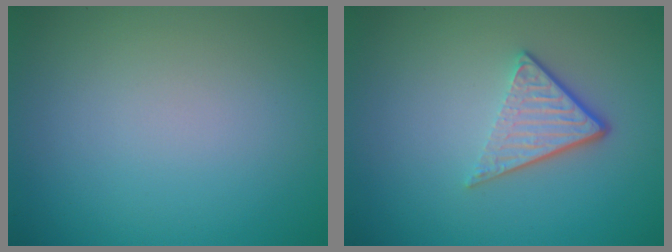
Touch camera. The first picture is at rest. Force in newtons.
{"total": 3.9, "press": 2.6, "slide": 2.9}